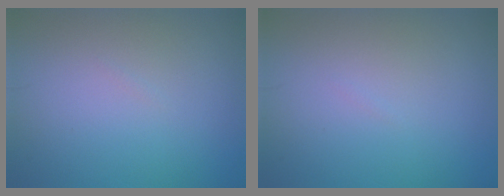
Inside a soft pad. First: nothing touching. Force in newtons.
{"total": 0.0}